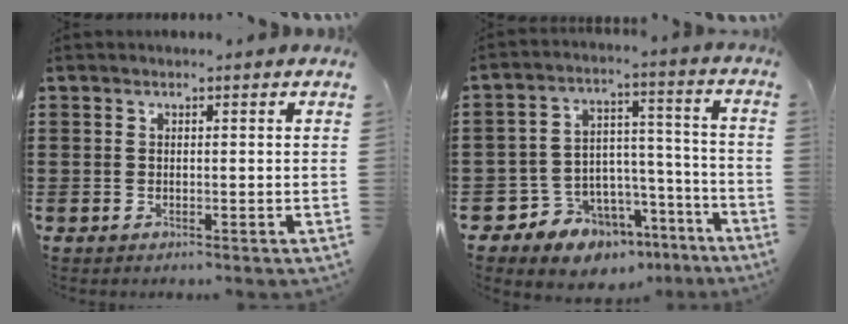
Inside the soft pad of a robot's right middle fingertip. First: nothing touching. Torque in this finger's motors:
{"motor_torque": [1.35, -0.79, 0.21, 0.14]}